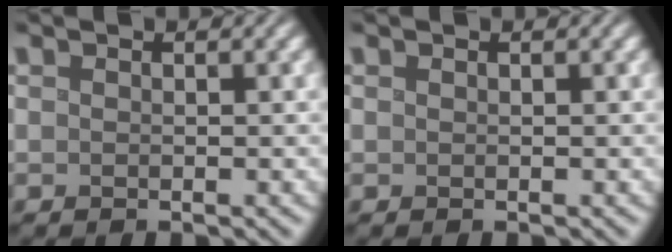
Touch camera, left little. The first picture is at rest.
{"total": 0.0}